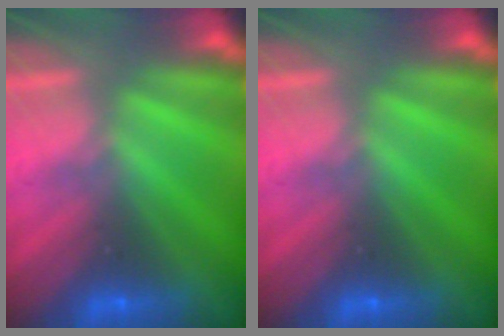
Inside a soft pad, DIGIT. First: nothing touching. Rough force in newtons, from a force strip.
{"total": 0.0}